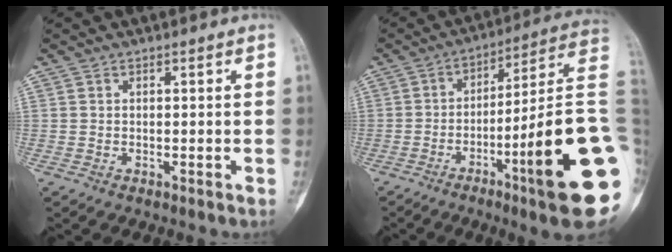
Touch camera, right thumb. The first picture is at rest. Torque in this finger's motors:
{"motor_torque": [3.53, 1.49, 2.09, -0.68, 0.60]}